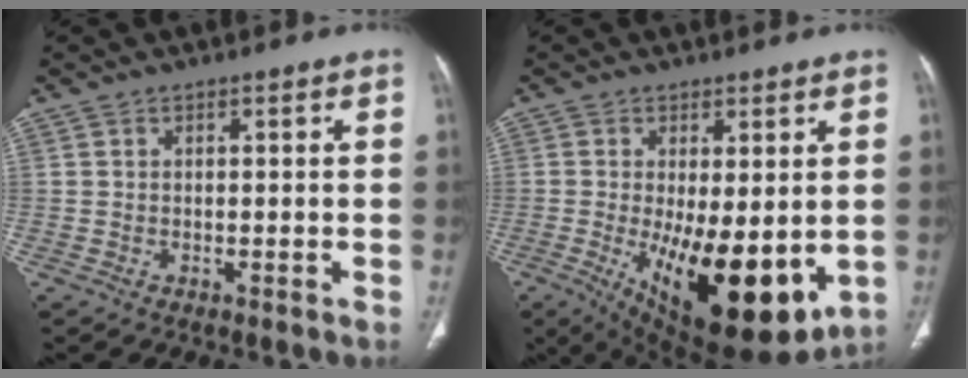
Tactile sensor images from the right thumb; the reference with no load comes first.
{"total": 18.6, "force": [-3.5, 7.6, 16.6], "torque": [-0.235, -0.036, -0.026]}